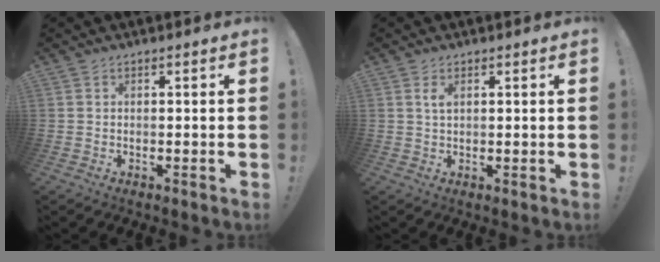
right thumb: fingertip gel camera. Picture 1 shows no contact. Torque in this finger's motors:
{"motor_torque": [-0.02, 0.21, 0.13, 0.10, -0.03]}